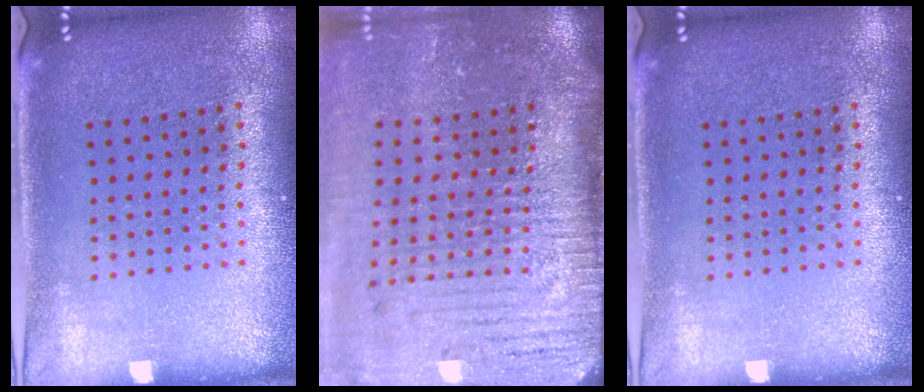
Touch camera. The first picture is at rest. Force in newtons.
{"total": 5.3, "press": 4.4, "slide": 3.0}
{"total": 0.0}